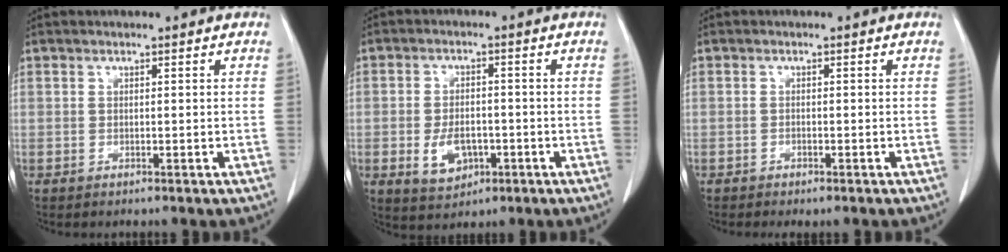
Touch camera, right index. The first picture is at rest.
{"total": 6.1, "force": [-2.0, 3.8, 4.3], "torque": [-0.078, -0.002, -0.024]}
{"total": 1.5, "force": [-1.1, 0.5, 0.9], "torque": [-0.012, -0.002, -0.013]}